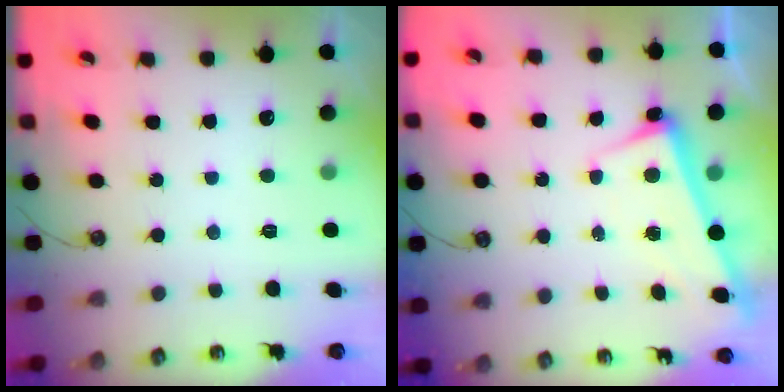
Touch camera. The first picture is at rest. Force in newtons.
{"total": 2.6, "press": 2.5, "slide": 0.7}